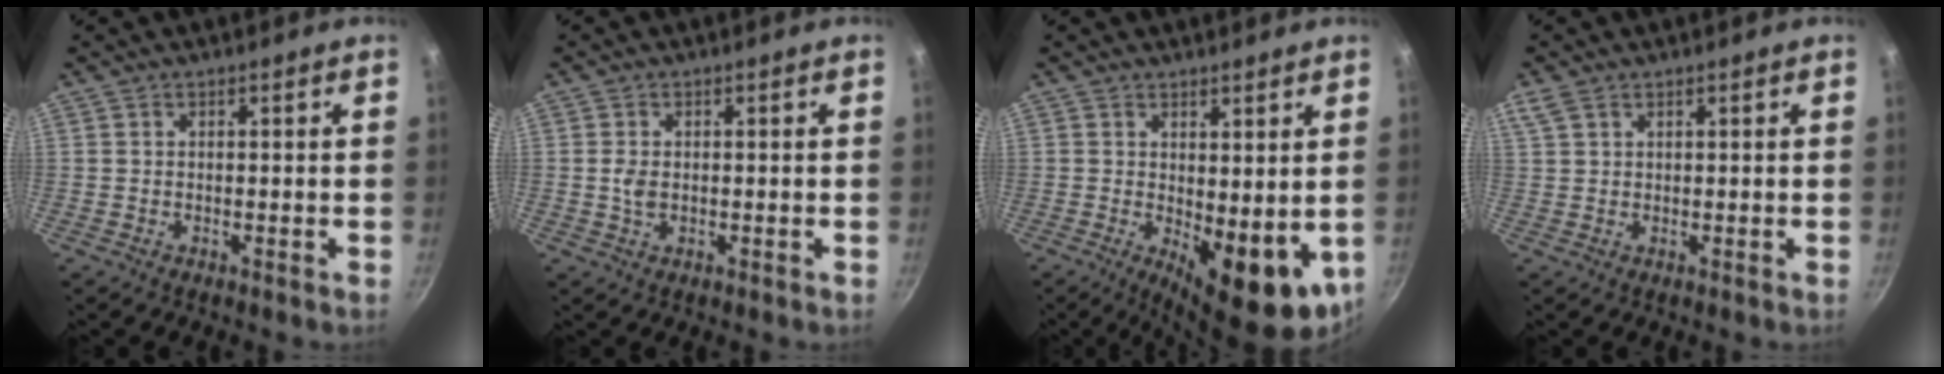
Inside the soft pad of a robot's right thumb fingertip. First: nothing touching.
{"total": 2.5, "force": [0.0, 1.6, 1.8], "torque": [-0.036, -0.001, -0.001]}
{"total": 11.4, "force": [-0.3, 5.0, 10.2], "torque": [-0.112, -0.015, 0.010]}
{"total": 2.5, "force": [1.5, 1.3, 1.5], "torque": [-0.031, 0.004, 0.036]}